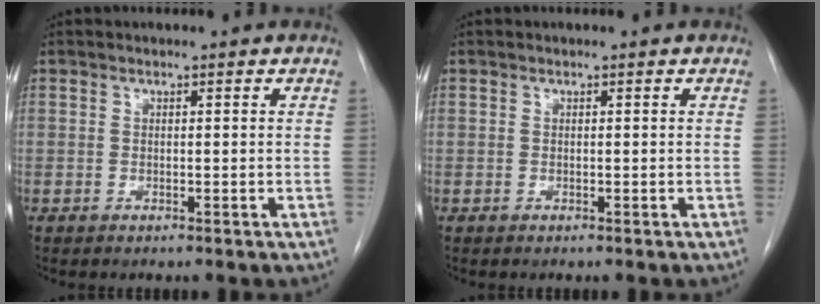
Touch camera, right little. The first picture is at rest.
{"total": 0.0}